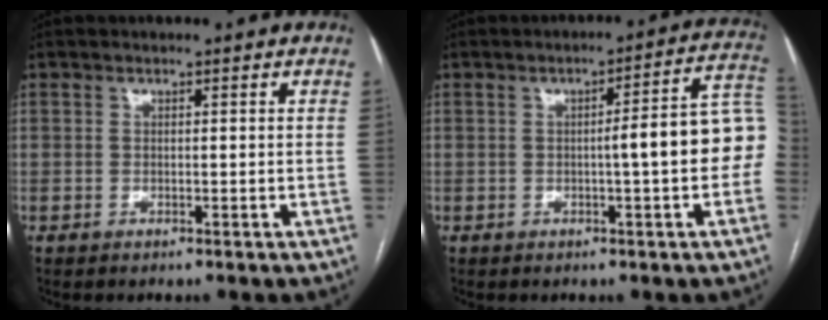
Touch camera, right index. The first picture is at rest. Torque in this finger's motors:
{"motor_torque": [1.26, -0.31, 0.58, 0.11]}